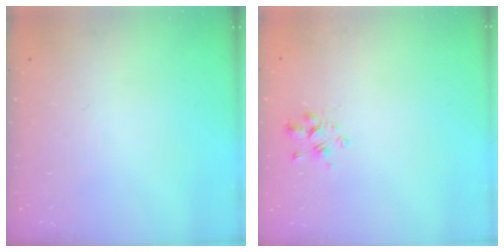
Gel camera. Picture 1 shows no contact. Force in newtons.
{"total": 2.0, "press": 1.8, "slide": 0.9}